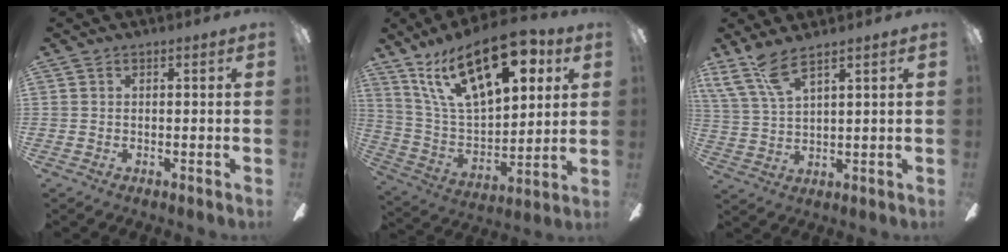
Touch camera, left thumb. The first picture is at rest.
{"total": 24.7, "force": [13.3, 11.3, 17.5], "torque": [-0.322, -0.052, 0.228]}
{"total": 8.3, "force": [6.2, 1.8, 5.2], "torque": [-0.126, -0.032, 0.115]}